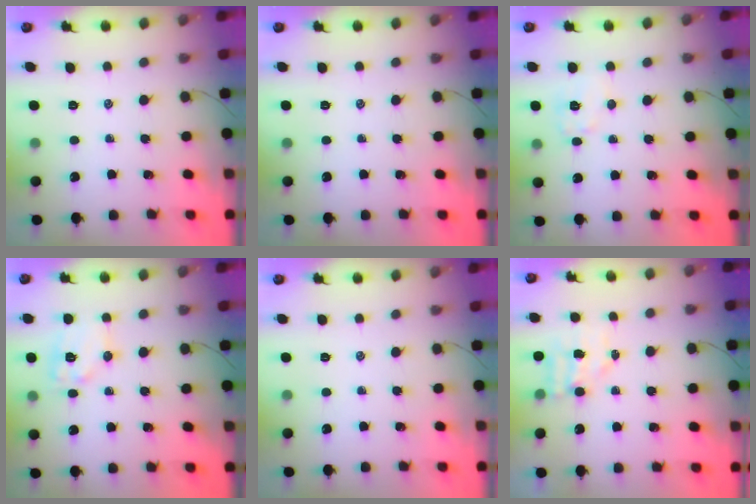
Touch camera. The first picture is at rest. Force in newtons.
{"total": 0.0}
{"total": 6.5, "press": 6.4, "slide": 0.6}
{"total": 11.1, "press": 11.1, "slide": 0.6}
{"total": 0.0}
{"total": 4.5, "press": 4.5, "slide": 0.6}